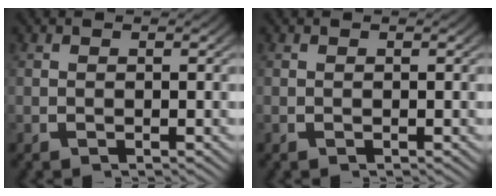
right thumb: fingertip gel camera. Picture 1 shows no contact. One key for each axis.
{"total": 0.0}